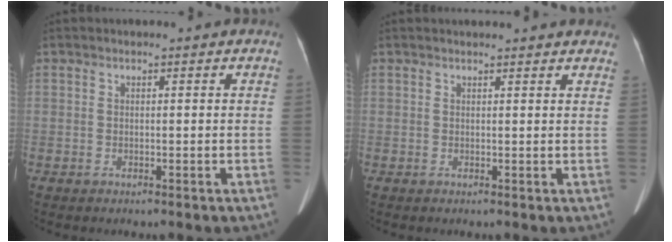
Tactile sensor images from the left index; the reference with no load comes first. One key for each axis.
{"total": 7.9, "fx": 7.4, "fy": 0.9, "fz": 2.5, "tx": -0.027, "ty": 0.017, "tz": 0.069}